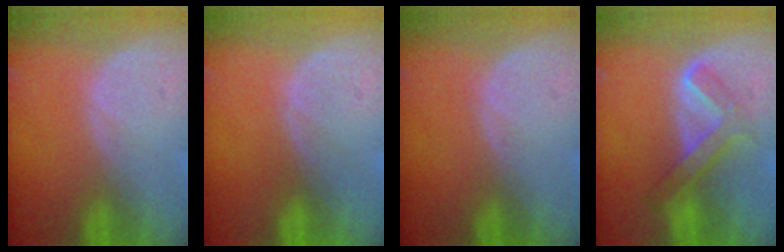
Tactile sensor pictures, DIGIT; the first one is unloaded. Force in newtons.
{"total": 0.0}
{"total": 0.0}
{"total": 6.0, "press": 5.3, "slide": 2.8}